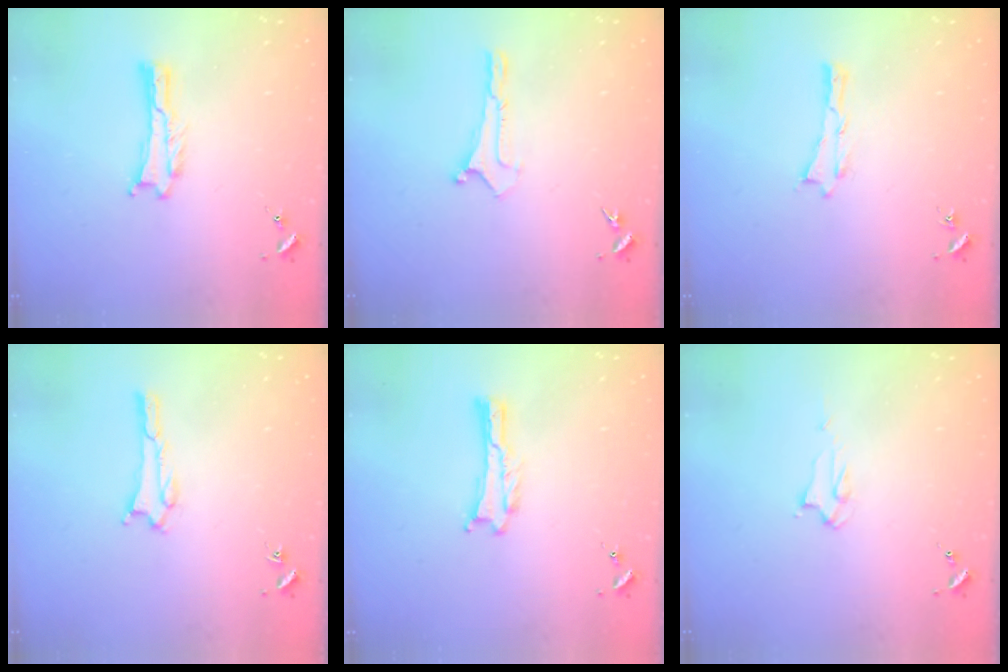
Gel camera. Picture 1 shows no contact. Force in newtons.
{"total": 0.0}
{"total": 0.0}
{"total": 1.6, "press": 1.6, "slide": 0.1}
{"total": 0.0}
{"total": 2.2, "press": 2.2, "slide": 0.2}